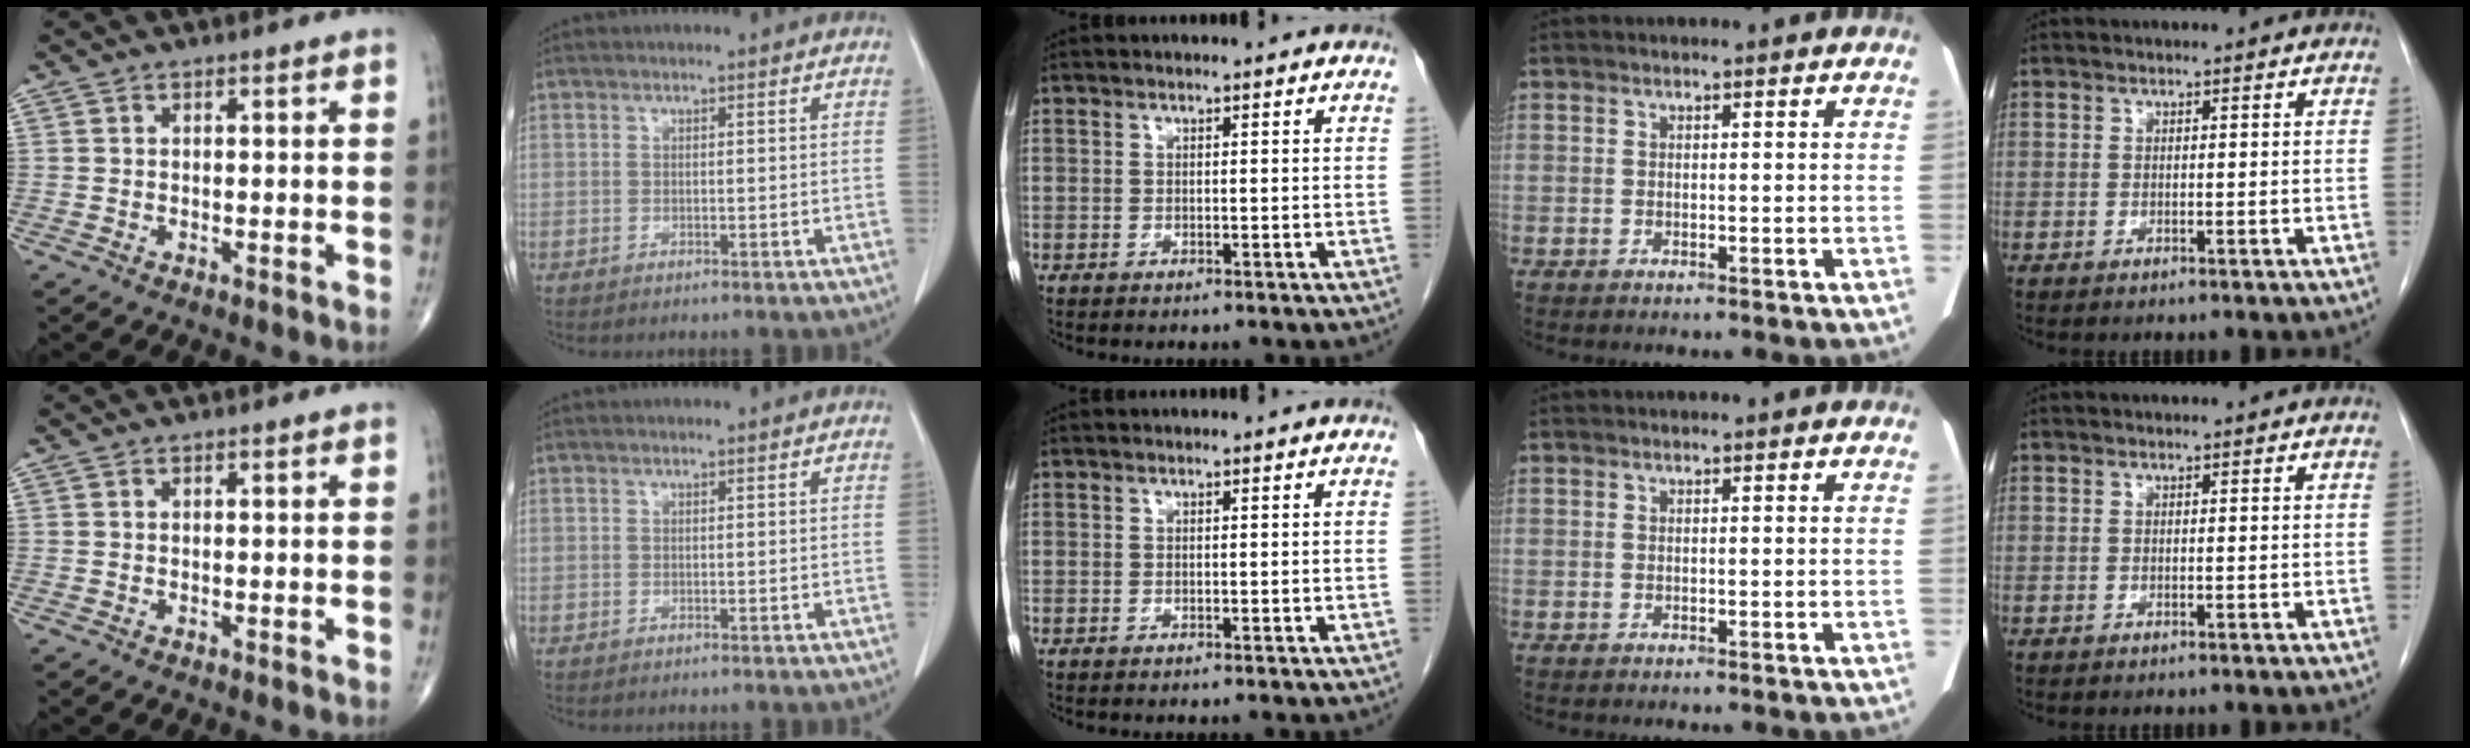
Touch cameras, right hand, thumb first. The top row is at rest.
{}